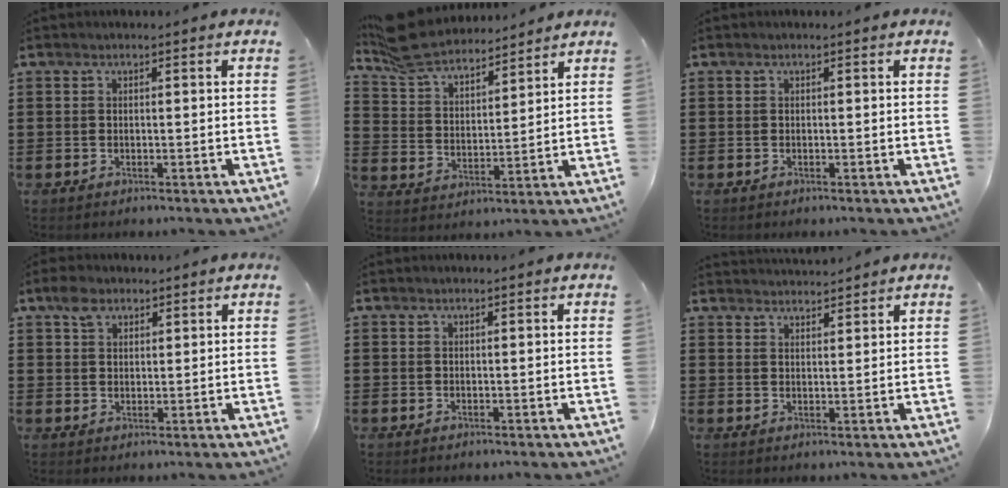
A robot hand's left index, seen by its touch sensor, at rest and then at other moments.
{"total": 8.6, "force": [7.9, 1.9, 2.9], "torque": [-0.087, -0.029, 0.146]}
{"total": 0.0}
{"total": 3.2, "force": [2.2, 2.0, 1.3], "torque": [-0.023, 0.005, 0.038]}
{"total": 0.0}
{"total": 2.6, "force": [2.6, -0.1, -0.2], "torque": [-0.003, -0.007, 0.050]}